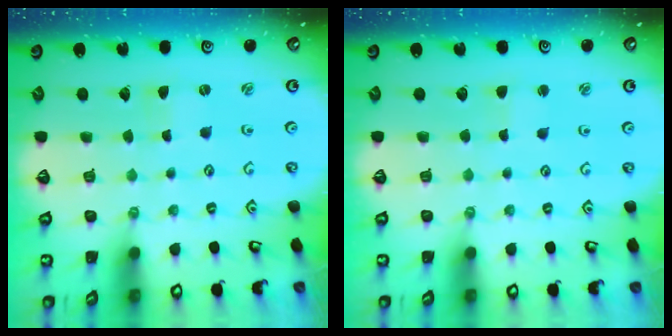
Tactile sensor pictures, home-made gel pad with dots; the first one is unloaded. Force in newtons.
{"total": 1.4, "press": 1.4, "slide": 0.3}